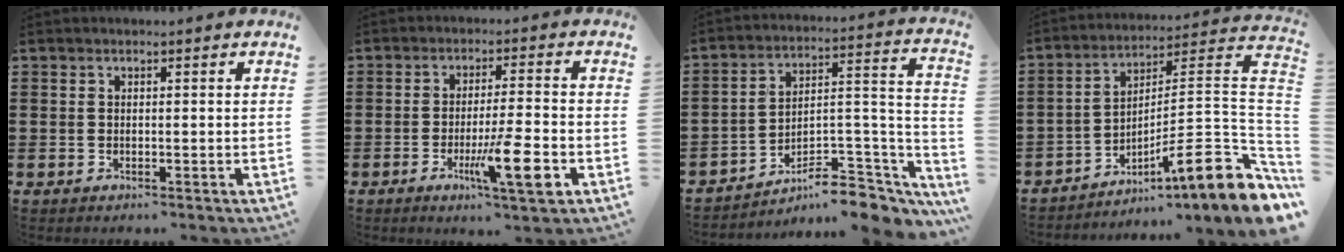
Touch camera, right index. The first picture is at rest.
{"total": 9.3, "force": [-3.5, 1.0, 8.6], "torque": [-0.153, -0.012, -0.060]}
{"total": 7.6, "force": [-6.0, 2.7, 3.8], "torque": [-0.052, 0.011, -0.111]}
{"total": 10.7, "force": [-5.2, 0.9, 9.3], "torque": [-0.132, -0.025, -0.104]}